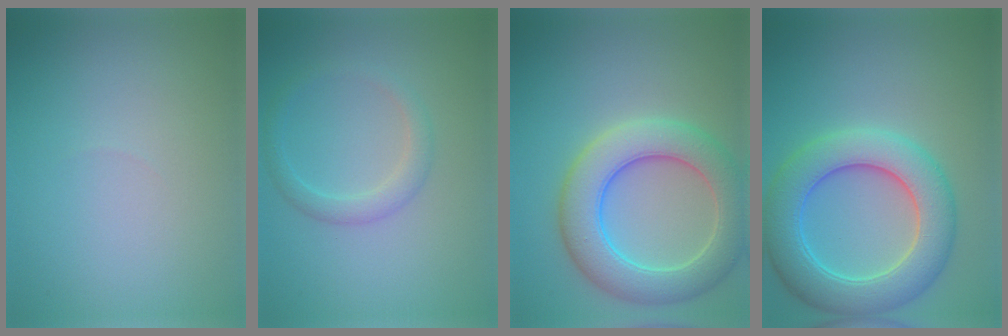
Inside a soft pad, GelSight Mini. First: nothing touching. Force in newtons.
{"total": 2.0, "press": 2.0, "slide": 0.2}
{"total": 7.1, "press": 7.1, "slide": 0.5}
{"total": 7.6, "press": 7.6, "slide": 0.2}